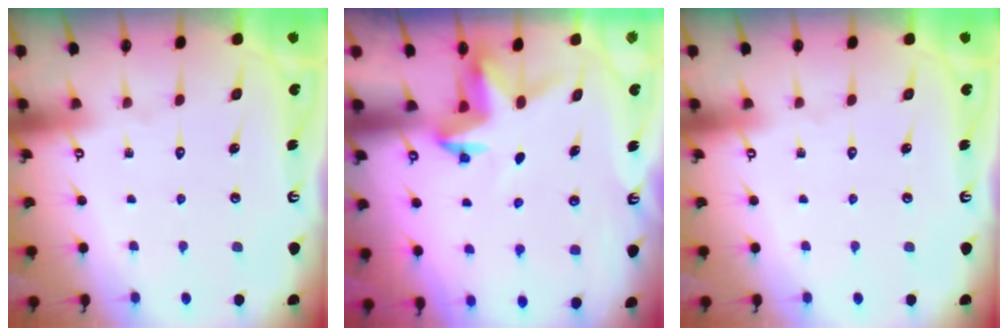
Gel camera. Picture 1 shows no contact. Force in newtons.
{"total": 3.6, "press": 3.6, "slide": 0.3}
{"total": 0.0}